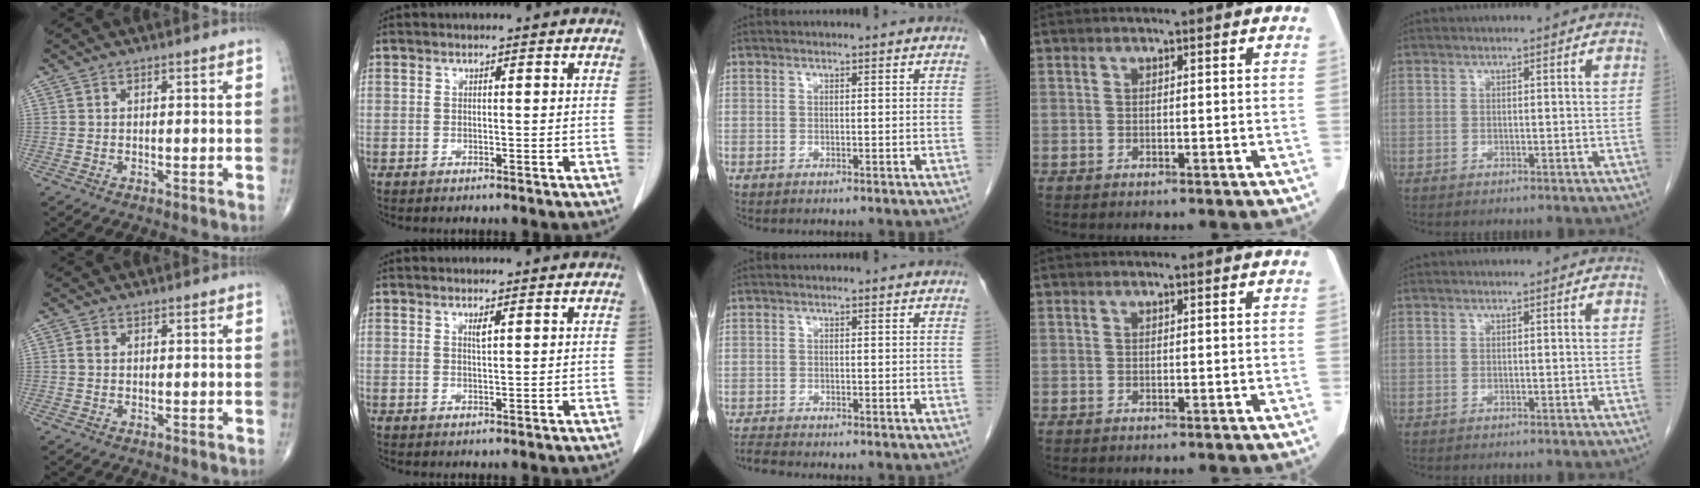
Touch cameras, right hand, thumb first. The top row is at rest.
{"thumb": {"total": 0.9, "force": [0.1, 0.7, 0.6], "torque": [-0.011, 0.001, 0.000]}, "index": {"total": 1.0, "force": [0.5, 0.0, 0.8], "torque": [-0.018, -0.004, 0.010]}, "middle": {"total": 1.6, "force": [-1.5, -0.4, 0.1], "torque": [-0.015, -0.013, -0.030]}}